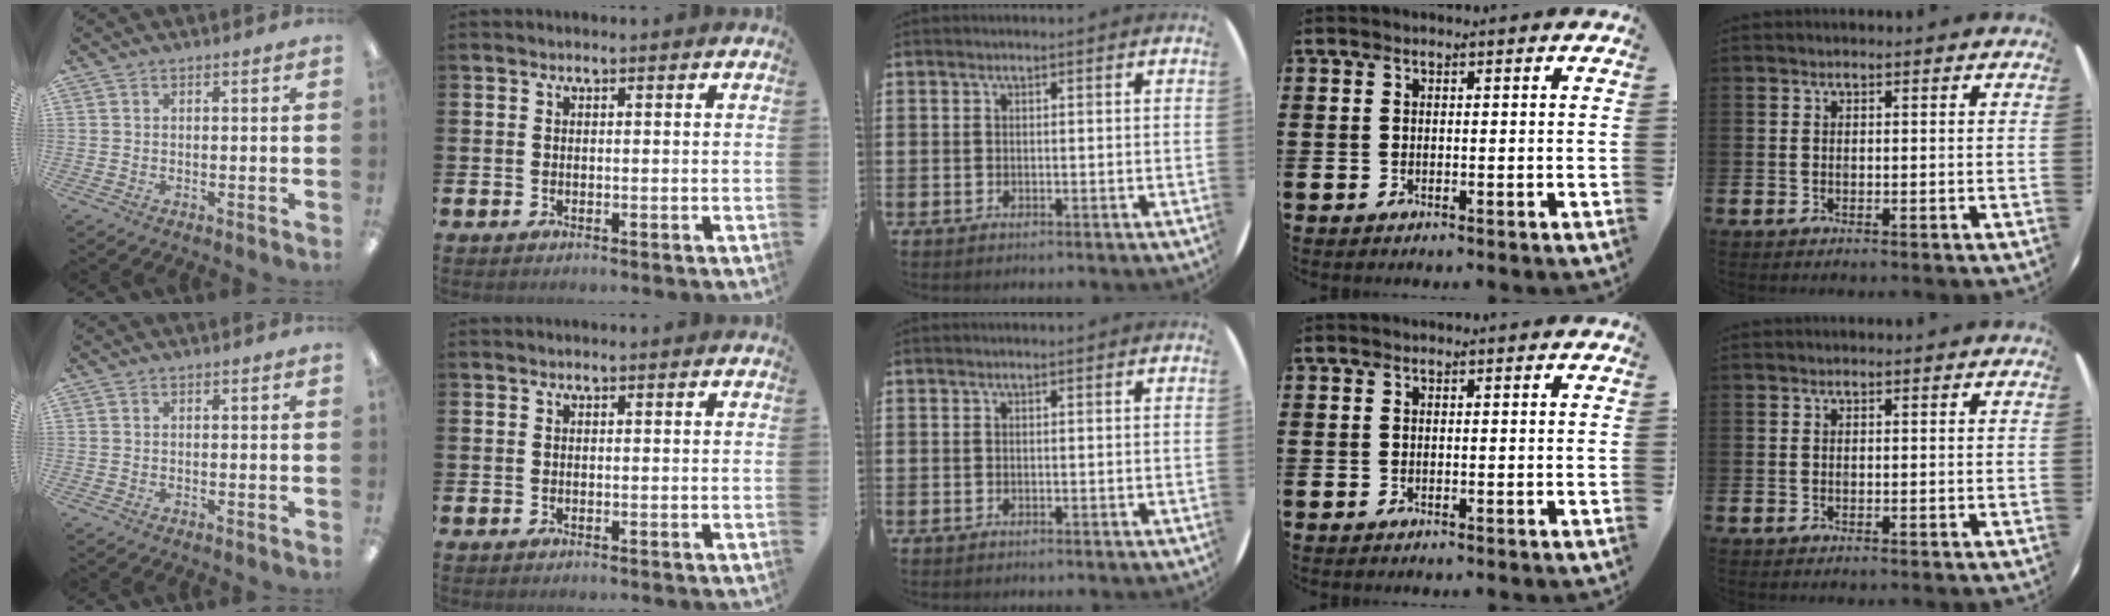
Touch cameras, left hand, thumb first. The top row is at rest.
{}